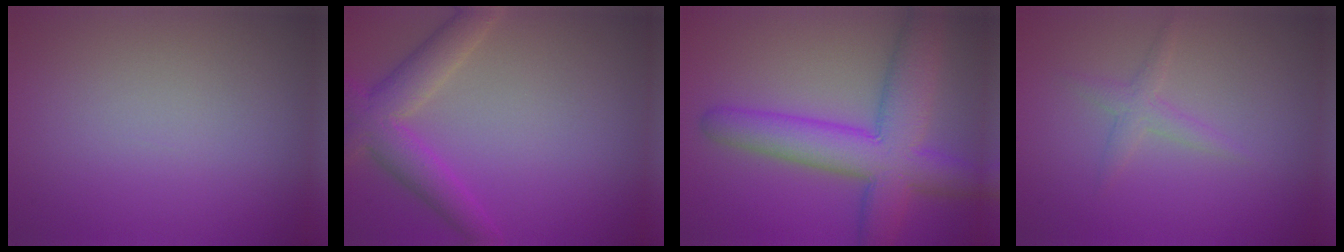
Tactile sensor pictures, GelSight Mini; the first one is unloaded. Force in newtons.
{"total": 4.8, "press": 4.8, "slide": 0.3}
{"total": 8.3, "press": 8.3, "slide": 0.3}
{"total": 1.6, "press": 1.6, "slide": 0.1}